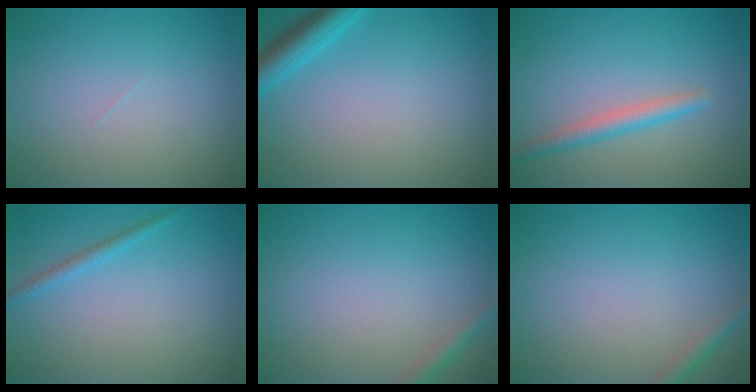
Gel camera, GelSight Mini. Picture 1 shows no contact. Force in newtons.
{"total": 3.3, "press": 3.3, "slide": 0.2}
{"total": 2.4, "press": 2.4, "slide": 0.1}
{"total": 1.2, "press": 1.1, "slide": 0.1}
{"total": 1.3, "press": 1.3, "slide": 0.1}
{"total": 1.3, "press": 1.3, "slide": 0.1}